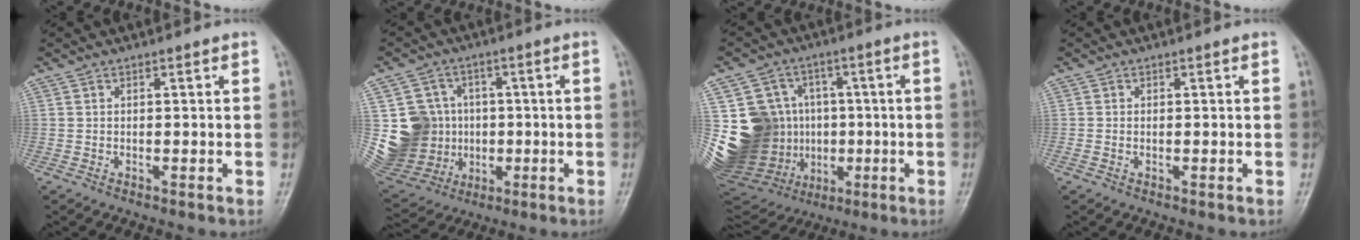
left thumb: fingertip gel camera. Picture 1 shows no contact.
{"total": 15.5, "force": [0.5, 14.3, 5.9], "torque": [-0.094, 0.019, 0.034]}
{"total": 23.0, "force": [-0.1, 19.8, 11.7], "torque": [-0.218, 0.030, 0.032]}
{"total": 0.9, "force": [-0.1, 0.5, 0.7], "torque": [-0.022, 0.010, 0.003]}